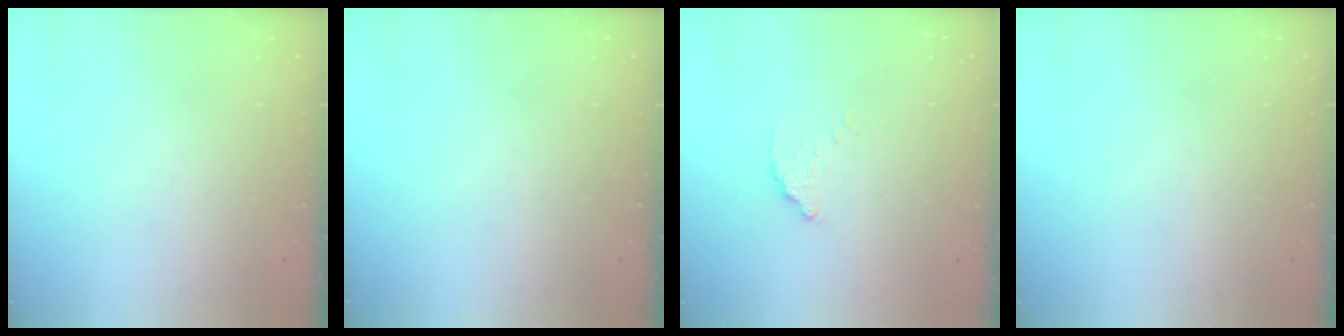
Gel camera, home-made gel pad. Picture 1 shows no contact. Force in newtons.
{"total": 0.0}
{"total": 3.9, "press": 3.9, "slide": 0.1}
{"total": 0.0}